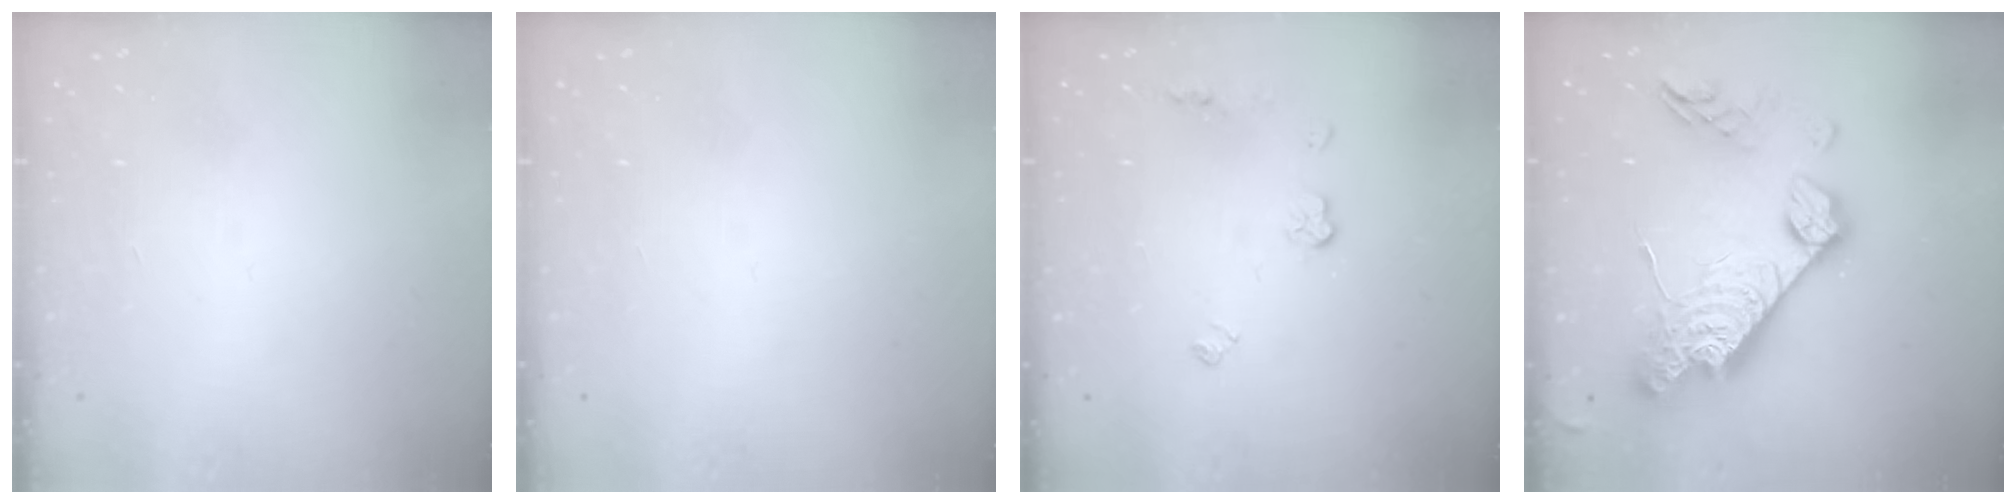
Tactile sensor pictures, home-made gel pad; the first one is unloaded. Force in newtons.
{"total": 0.0}
{"total": 4.7, "press": 4.7, "slide": 0.6}
{"total": 22.6, "press": 22.5, "slide": 2.0}